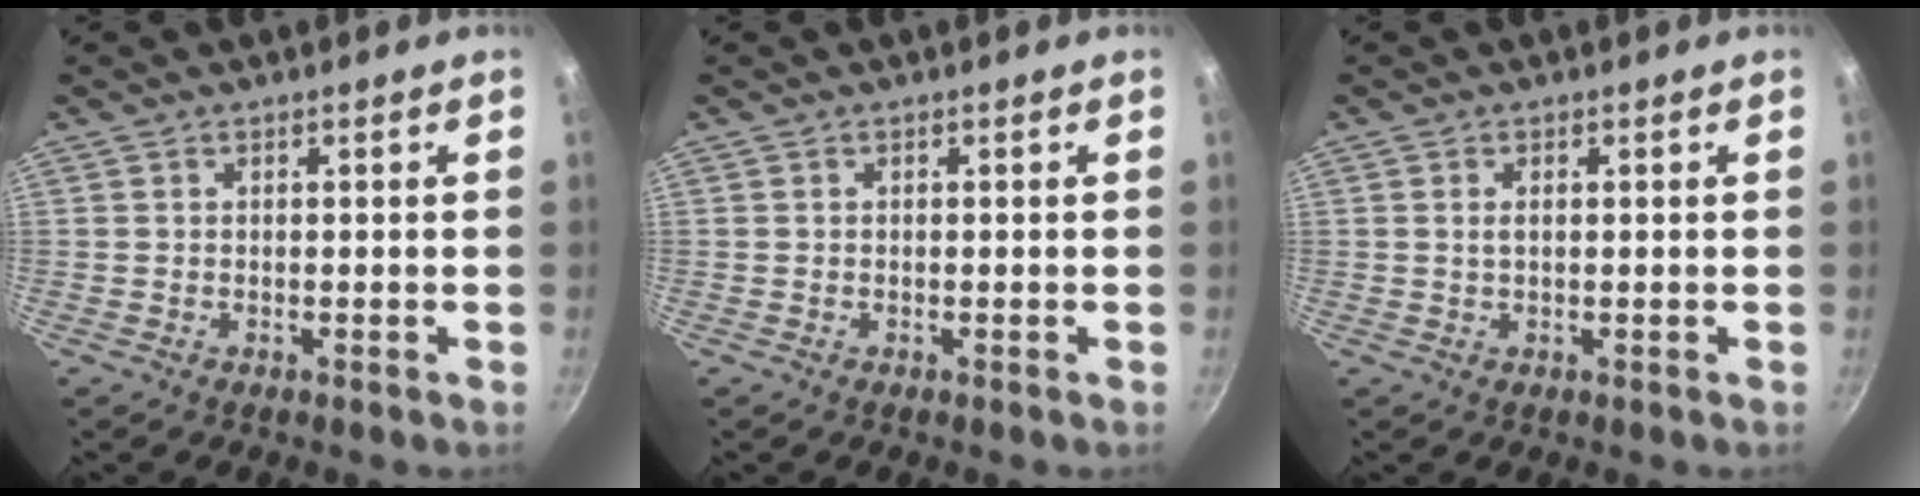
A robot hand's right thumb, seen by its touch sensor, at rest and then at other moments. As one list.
[{"total": 0.0}, {"total": 1.5, "force": [0.3, 0.8, 1.2], "torque": [-0.022, 0.002, 0.004]}]